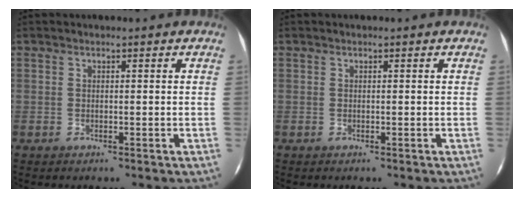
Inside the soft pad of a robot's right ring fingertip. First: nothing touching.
{"total": 0.0}